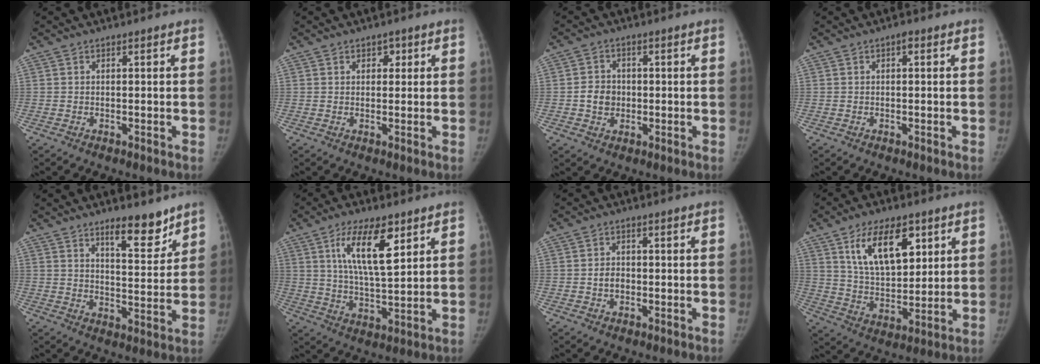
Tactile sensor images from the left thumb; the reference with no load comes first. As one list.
[{"total": 2.1, "force": [1.0, 1.6, 1.0], "torque": [0.004, -0.002, 0.010]}, {"total": 4.5, "force": [-0.4, 3.9, 2.2], "torque": [-0.022, 0.007, -0.008]}, {"total": 0.9, "force": [0.2, 0.4, 0.8], "torque": [-0.008, 0.003, -0.001]}, {"total": 8.8, "force": [6.5, 2.8, 5.3], "torque": [-0.053, -0.052, 0.103]}, {"total": 12.1, "force": [5.6, 4.2, 9.9], "torque": [-0.160, -0.028, 0.105]}, {"total": 2.6, "force": [-0.4, 2.1, 1.5], "torque": [-0.019, 0.007, -0.007]}, {"total": 14.5, "force": [6.7, 7.5, 10.5], "torque": [-0.144, -0.032, 0.128]}]